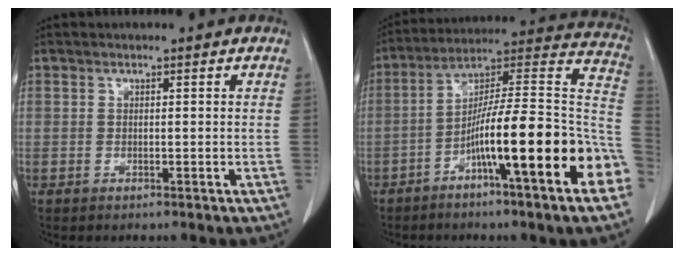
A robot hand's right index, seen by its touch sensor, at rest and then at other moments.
{"total": 23.2, "force": [-8.8, 1.3, 21.5], "torque": [-0.256, 0.015, -0.137]}